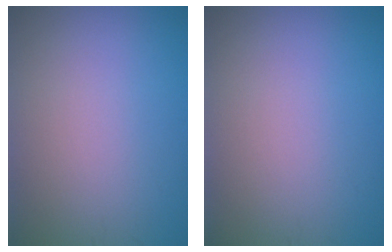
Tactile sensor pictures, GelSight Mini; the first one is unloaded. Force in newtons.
{"total": 0.0}